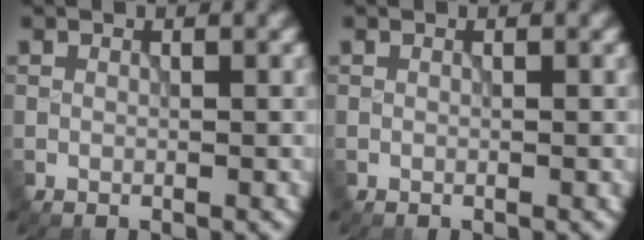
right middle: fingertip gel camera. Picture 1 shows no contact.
{"total": 0.0}